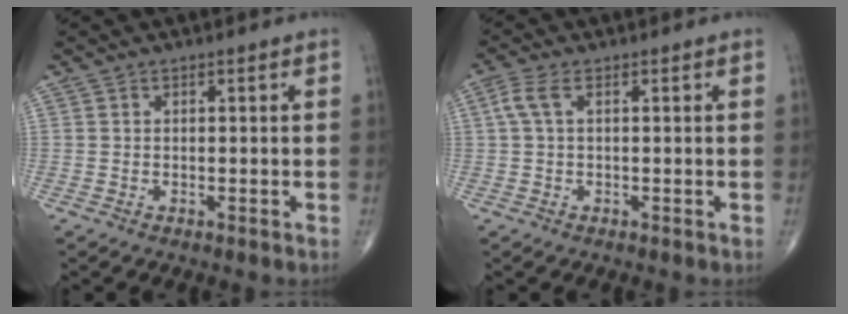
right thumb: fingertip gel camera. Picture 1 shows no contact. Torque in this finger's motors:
{"motor_torque": [-0.30, 0.34, -0.03, -0.11, 0.02]}